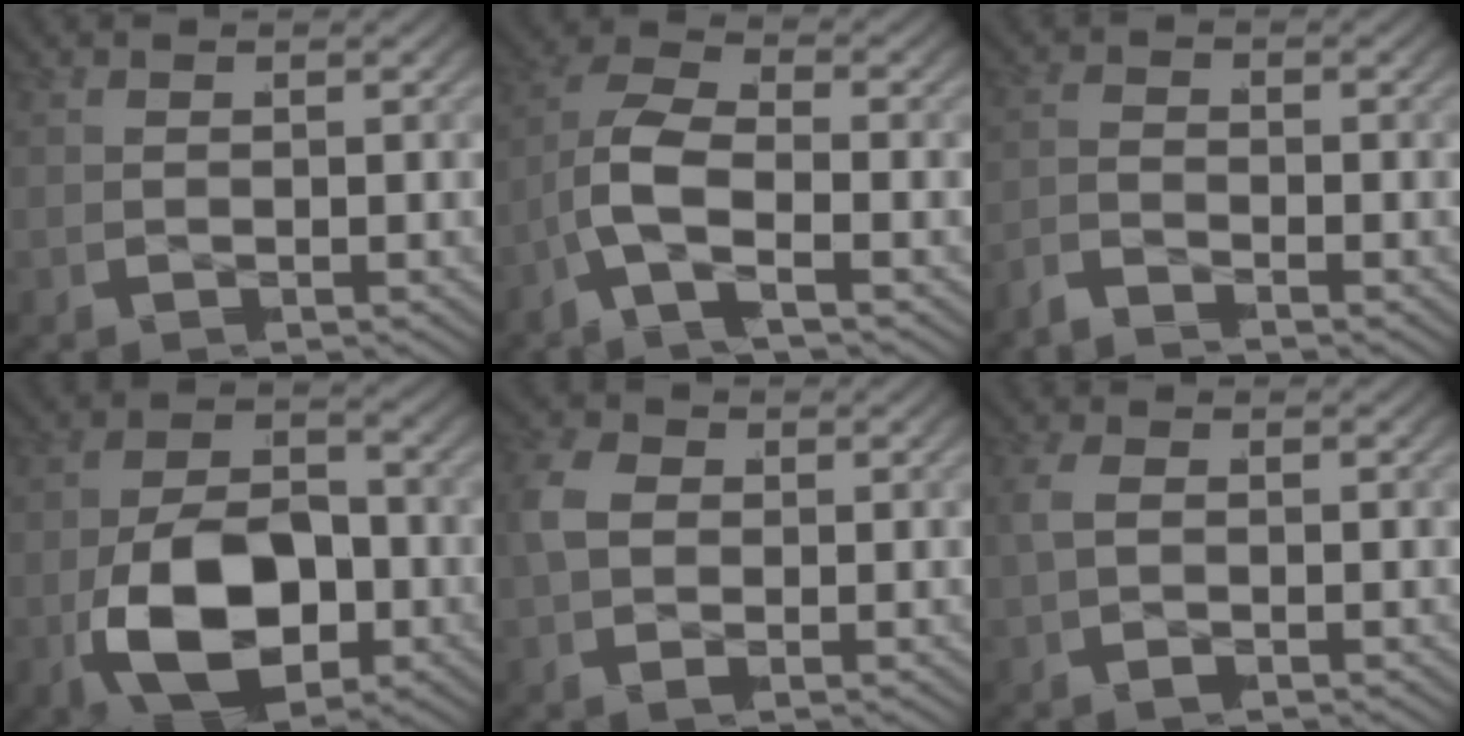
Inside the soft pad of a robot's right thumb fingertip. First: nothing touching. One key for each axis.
{"total": 7.1, "fx": -1.2, "fy": 4.2, "fz": 5.6, "tx": -0.146, "ty": -0.024, "tz": -0.025}
{"total": 2.1, "fx": -2.1, "fy": -0.2, "fz": -0.2, "tx": 0.009, "ty": 0.003, "tz": -0.053}
{"total": 12.6, "fx": -2.7, "fy": 8.0, "fz": 9.4, "tx": -0.214, "ty": -0.047, "tz": -0.023}
{"total": 3.9, "fx": 0.5, "fy": 3.0, "fz": 2.4, "tx": -0.065, "ty": -0.005, "tz": 0.013}
{"total": 1.9, "fx": 0.0, "fy": 1.3, "fz": 1.4, "tx": -0.040, "ty": -0.001, "tz": 0.000}